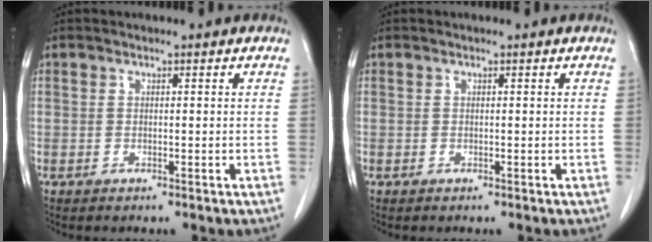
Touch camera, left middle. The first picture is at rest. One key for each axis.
{"total": 0.0}